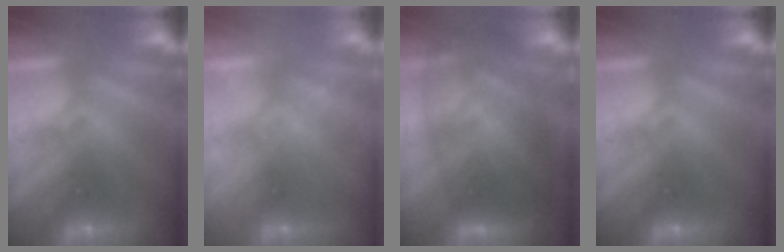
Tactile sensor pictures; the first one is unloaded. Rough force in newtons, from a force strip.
{"total": 2.2}
{"total": 10.8}
{"total": 0.0}